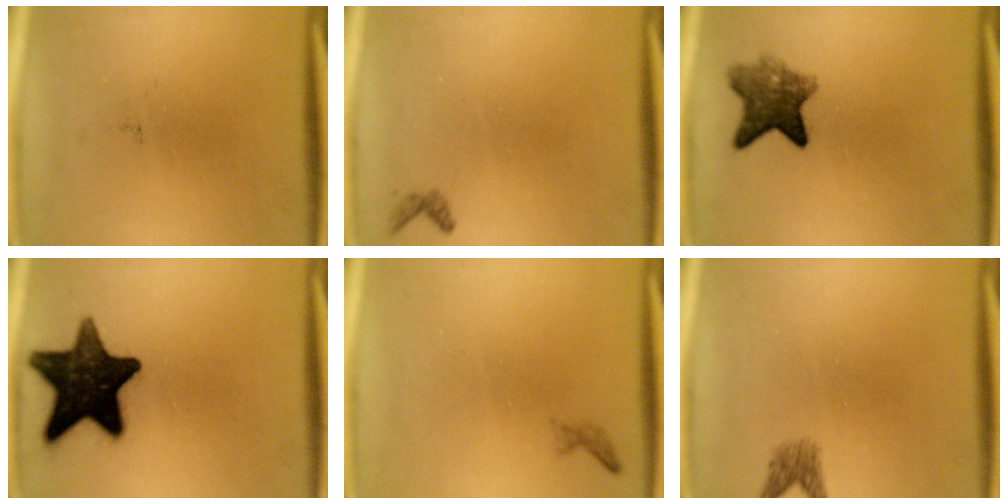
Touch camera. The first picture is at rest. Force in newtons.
{"total": 0.7}
{"total": 6.6}
{"total": 15.9}
{"total": 0.6}
{"total": 1.8}